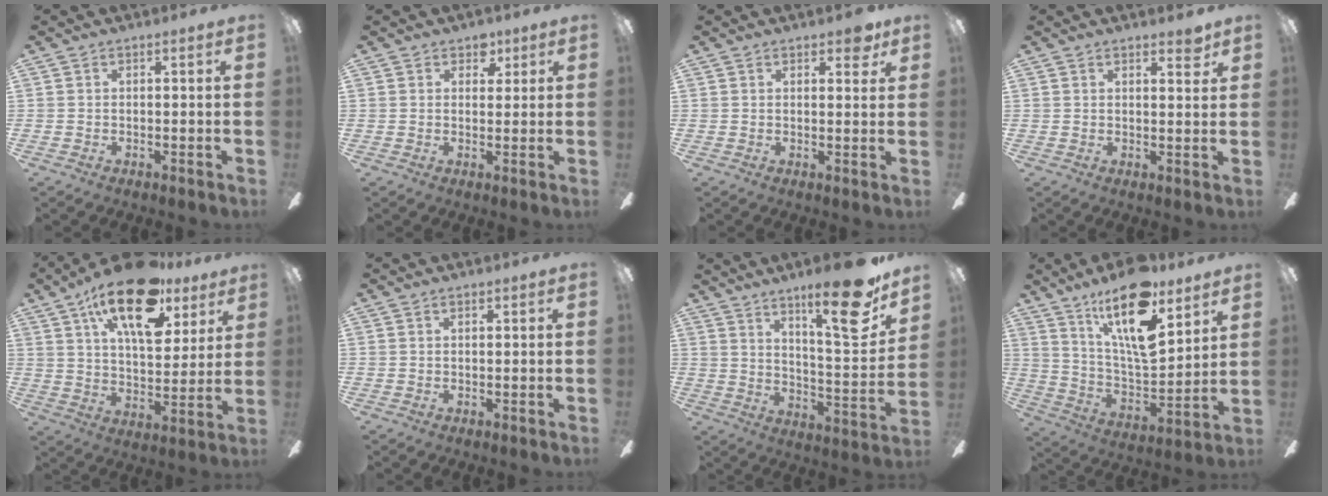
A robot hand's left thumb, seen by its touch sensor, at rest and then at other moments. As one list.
[{"total": 3.7, "force": [2.3, 2.5, 1.4], "torque": [-0.001, -0.006, 0.036]}, {"total": 3.9, "force": [2.3, 1.6, 2.7], "torque": [-0.025, -0.008, 0.033]}, {"total": 2.9, "force": [2.2, 0.5, 1.7], "torque": [-0.014, -0.012, 0.034]}, {"total": 21.8, "force": [13.2, 9.4, 14.7], "torque": [-0.240, -0.057, 0.221]}, {"total": 0.8, "force": [0.5, 0.3, 0.6], "torque": [-0.013, 0.002, 0.009]}, {"total": 19.1, "force": [13.3, 4.2, 13.1], "torque": [-0.192, -0.092, 0.207]}, {"total": 21.2, "force": [13.6, 7.5, 14.4], "torque": [-0.259, -0.077, 0.229]}]